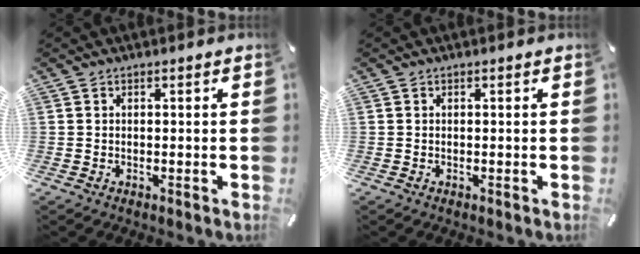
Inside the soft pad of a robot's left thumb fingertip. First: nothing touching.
{"total": 0.0}